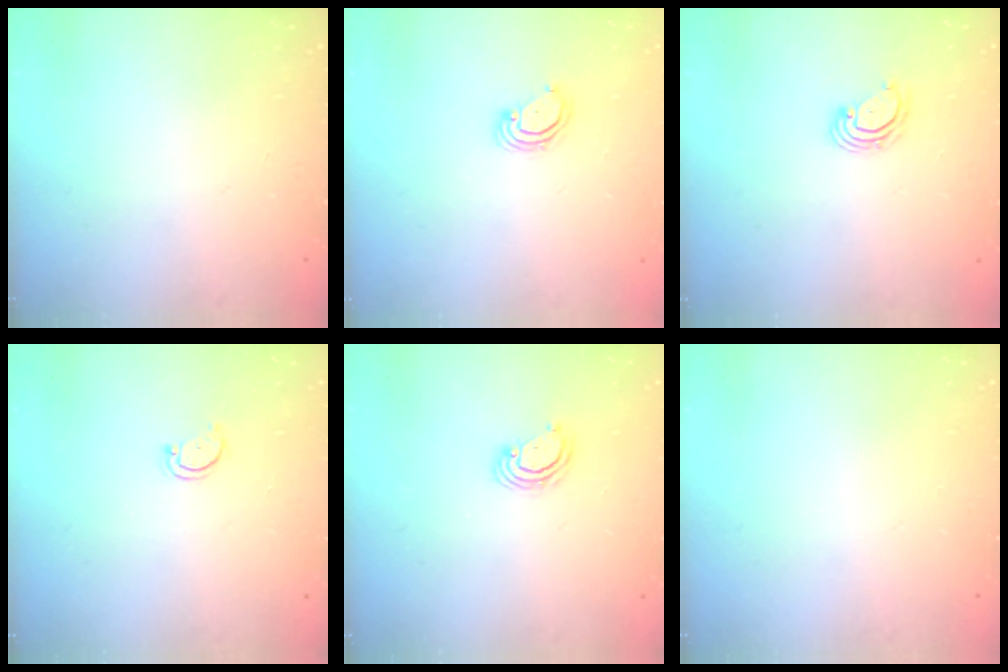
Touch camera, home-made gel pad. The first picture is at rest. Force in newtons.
{"total": 3.0, "press": 2.9, "slide": 0.3}
{"total": 2.9, "press": 2.9, "slide": 0.1}
{"total": 2.9, "press": 2.9, "slide": 0.4}
{"total": 3.2, "press": 3.2, "slide": 0.3}
{"total": 0.0}